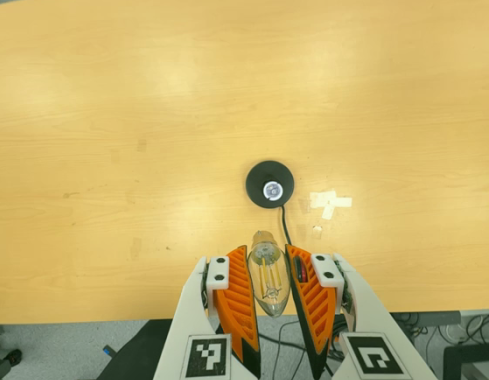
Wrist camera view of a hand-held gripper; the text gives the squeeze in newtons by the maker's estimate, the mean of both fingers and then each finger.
{"total": 13.5, "left": 14.6, "right": 12.4}